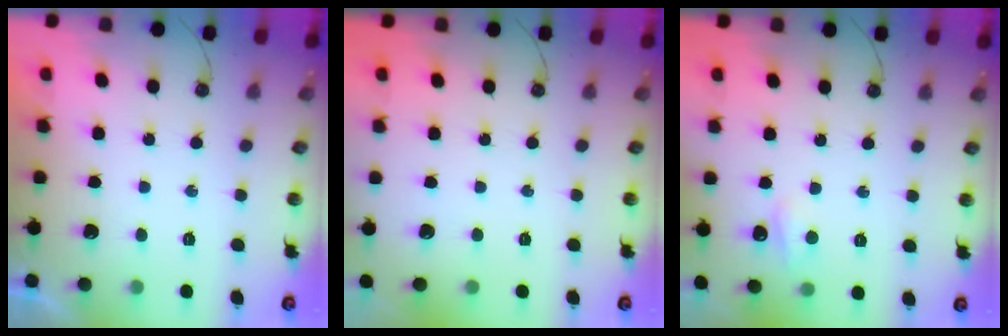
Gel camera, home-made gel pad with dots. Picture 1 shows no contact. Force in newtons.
{"total": 0.0}
{"total": 4.7, "press": 4.6, "slide": 0.9}